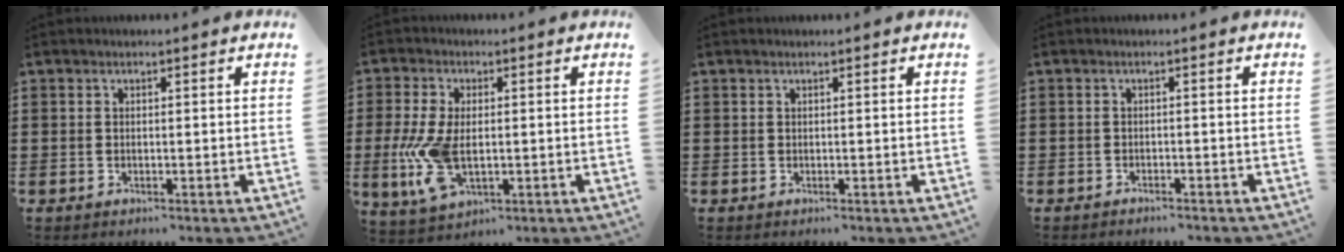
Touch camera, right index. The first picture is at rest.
{"total": 8.8, "force": [-1.0, 4.6, 7.4], "torque": [-0.185, -0.011, -0.023]}
{"total": 0.0}
{"total": 1.2, "force": [-1.2, 0.1, 0.0], "torque": [-0.004, 0.002, -0.027]}